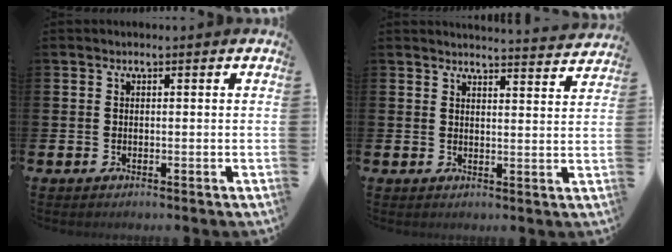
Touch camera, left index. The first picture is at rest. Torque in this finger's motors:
{"motor_torque": [0.42, -0.65, 0.08, 0.01]}